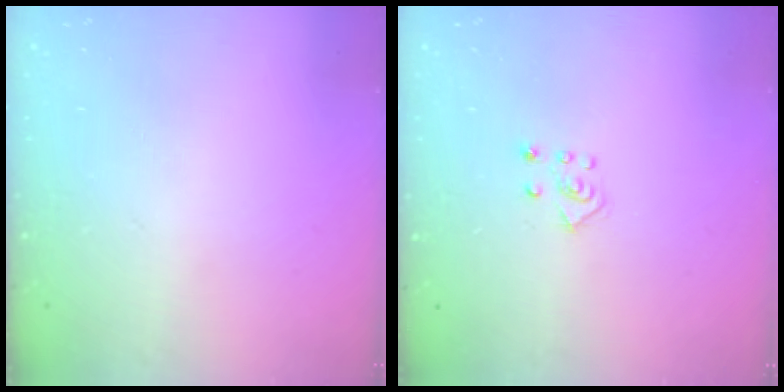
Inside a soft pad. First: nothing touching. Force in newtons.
{"total": 5.0, "press": 4.9, "slide": 0.4}